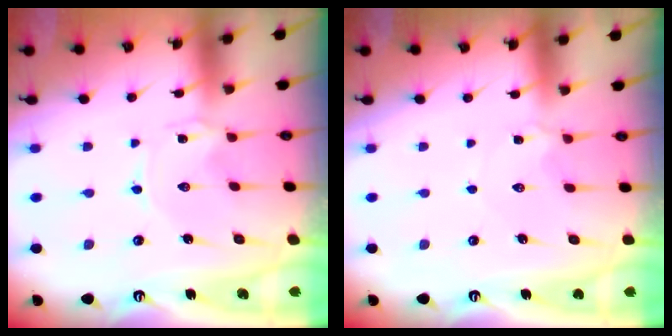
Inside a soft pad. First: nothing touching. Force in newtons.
{"total": 3.7, "press": 3.6, "slide": 0.6}